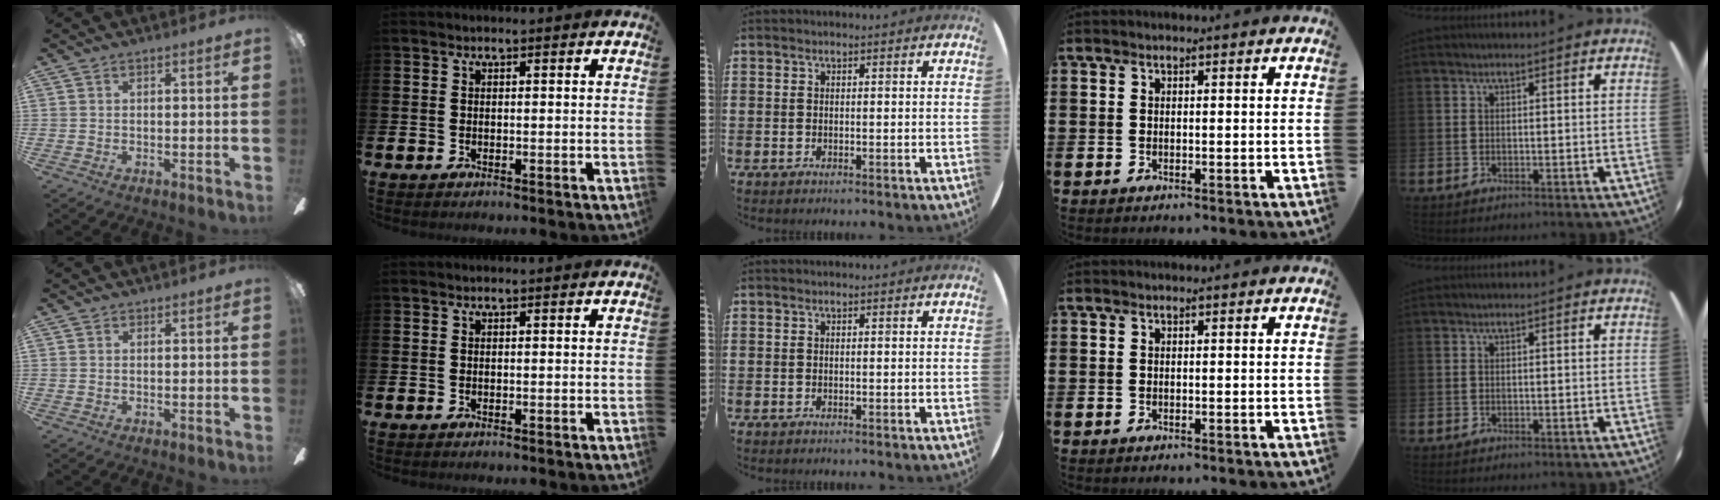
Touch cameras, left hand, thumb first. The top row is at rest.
{}